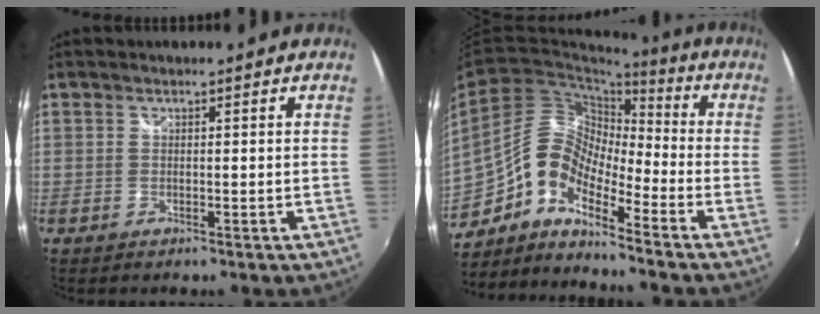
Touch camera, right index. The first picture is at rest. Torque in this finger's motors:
{"motor_torque": [0.18, -0.17, 0.05, -0.07]}